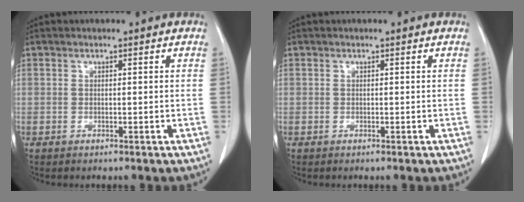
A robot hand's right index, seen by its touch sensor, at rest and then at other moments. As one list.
[{"total": 0.0}]